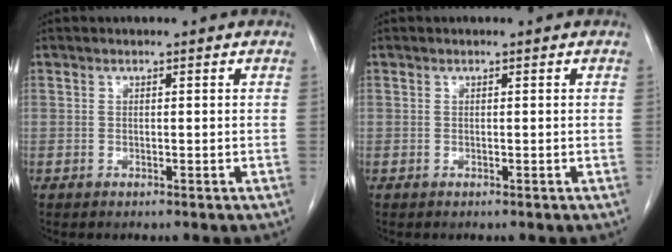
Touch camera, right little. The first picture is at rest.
{"total": 0.0}